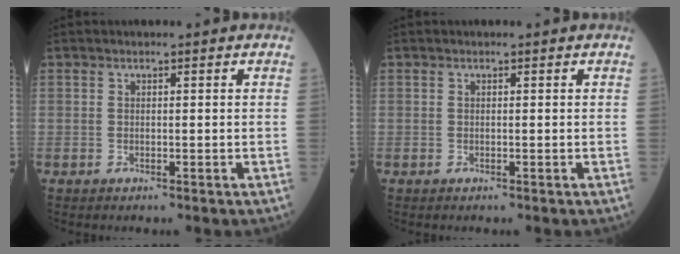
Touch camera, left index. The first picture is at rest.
{"total": 0.0}